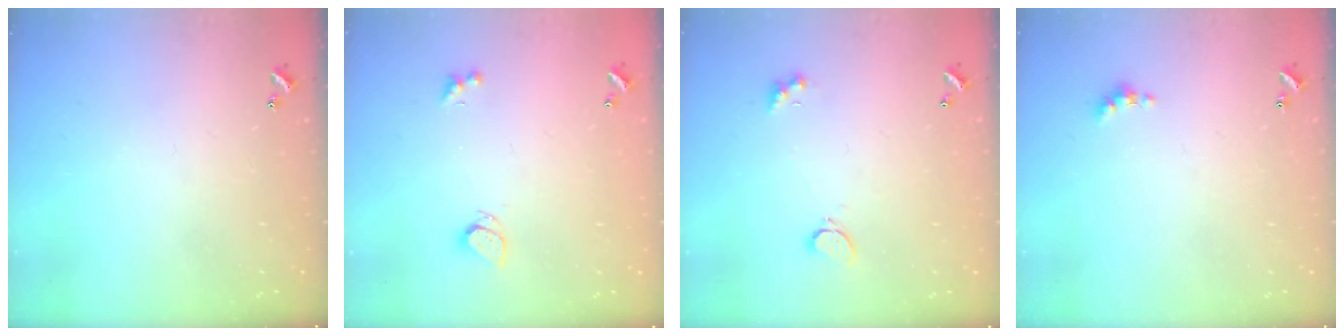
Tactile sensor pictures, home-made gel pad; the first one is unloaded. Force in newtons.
{"total": 1.9, "press": 1.8, "slide": 0.7}
{"total": 3.4, "press": 3.3, "slide": 0.7}
{"total": 1.9, "press": 1.8, "slide": 0.6}